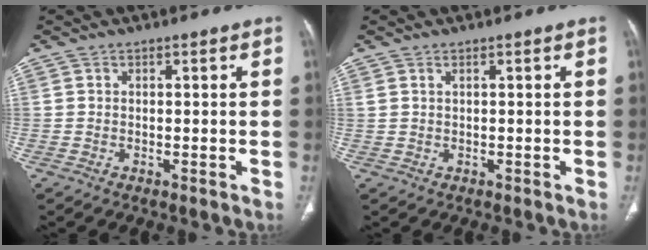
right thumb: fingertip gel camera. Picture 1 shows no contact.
{"total": 0.6, "force": [0.4, 0.3, 0.5], "torque": [-0.011, 0.009, 0.010]}